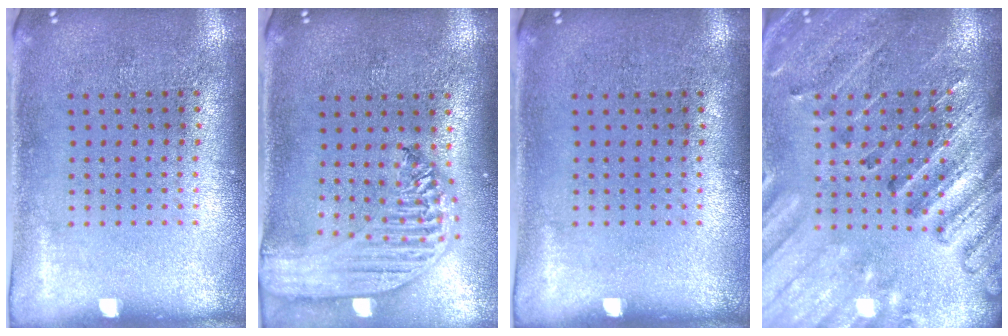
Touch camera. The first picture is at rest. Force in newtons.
{"total": 2.8, "press": 2.3, "slide": 1.6}
{"total": 0.0}
{"total": 2.6, "press": 2.6, "slide": 0.4}